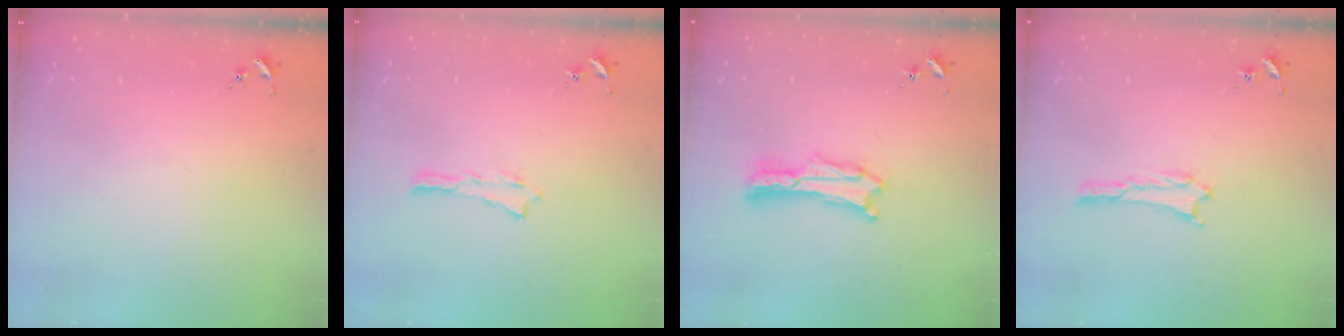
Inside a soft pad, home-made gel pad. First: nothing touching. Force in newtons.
{"total": 0.0}
{"total": 1.7, "press": 1.7, "slide": 0.3}
{"total": 0.9, "press": 0.8, "slide": 0.1}